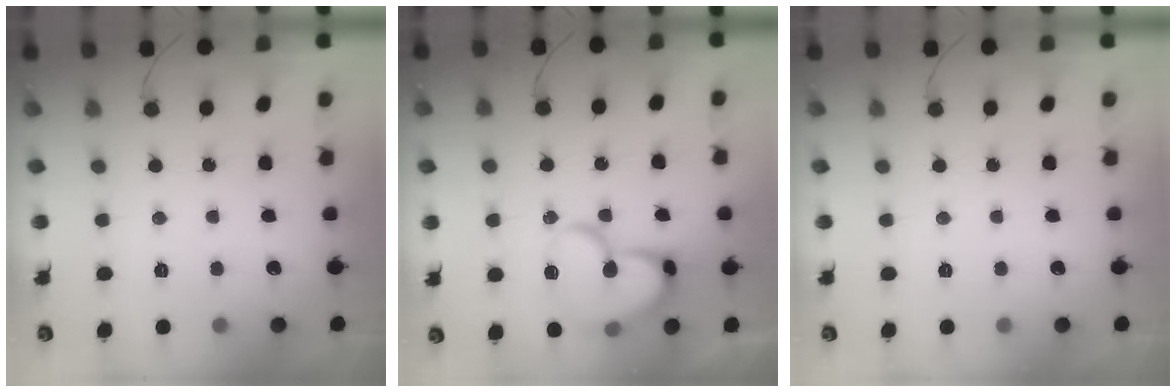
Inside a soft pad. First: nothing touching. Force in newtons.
{"total": 17.3, "press": 17.2, "slide": 2.1}
{"total": 0.0}